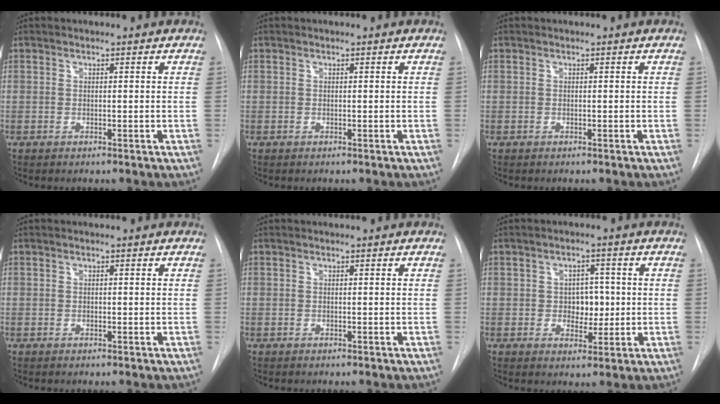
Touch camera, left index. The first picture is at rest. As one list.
[{"total": 0.0}, {"total": 0.0}, {"total": 0.0}, {"total": 0.0}, {"total": 4.4, "force": [0.1, 3.1, 3.1], "torque": [-0.035, 0.008, 0.007]}]